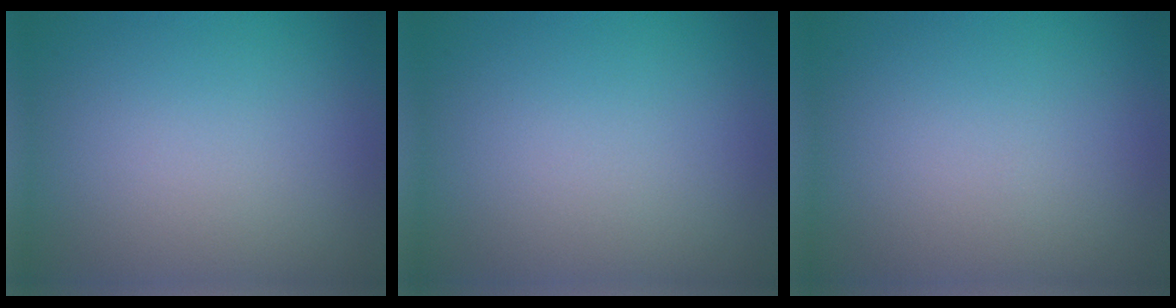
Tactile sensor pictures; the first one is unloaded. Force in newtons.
{"total": 0.0}
{"total": 0.0}